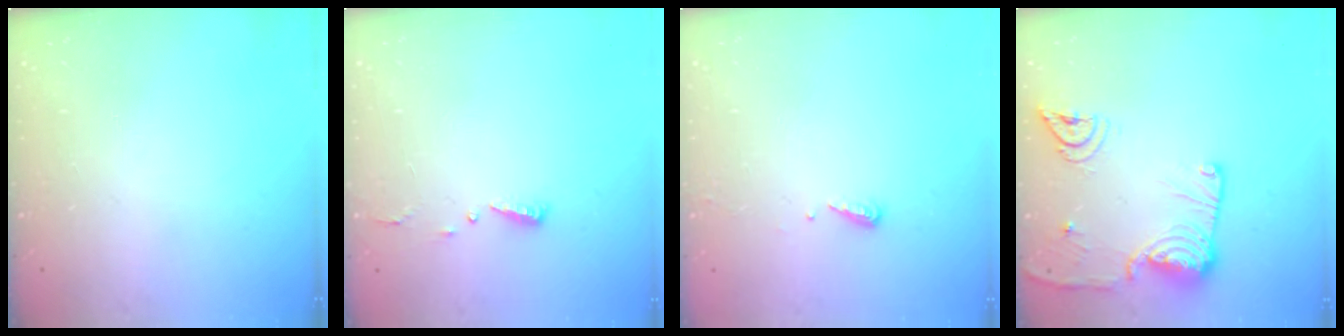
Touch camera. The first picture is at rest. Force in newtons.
{"total": 4.4, "press": 4.4, "slide": 0.4}
{"total": 5.3, "press": 5.3, "slide": 0.5}
{"total": 15.4, "press": 15.3, "slide": 1.9}